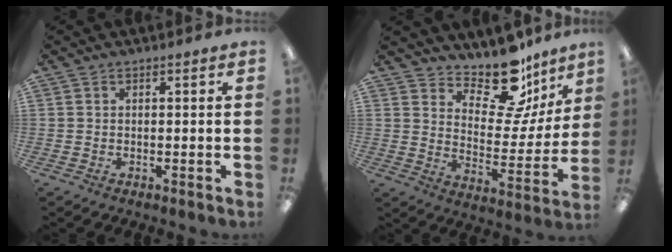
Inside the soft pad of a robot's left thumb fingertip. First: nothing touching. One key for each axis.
{"total": 16.5, "fx": 13.1, "fy": 6.7, "fz": 7.4, "tx": -0.108, "ty": -0.098, "tz": 0.224}